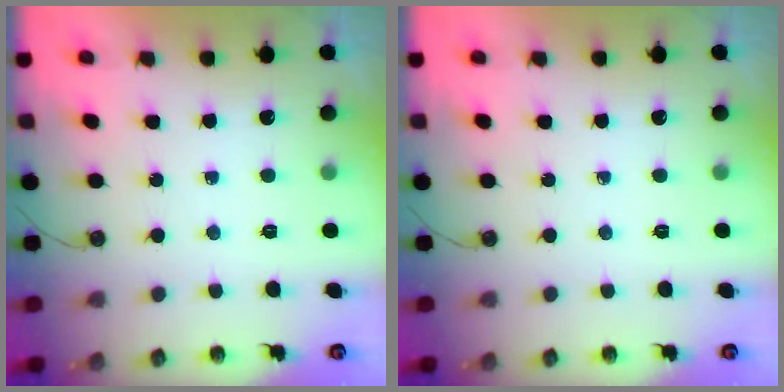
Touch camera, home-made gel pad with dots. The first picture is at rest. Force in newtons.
{"total": 0.0}